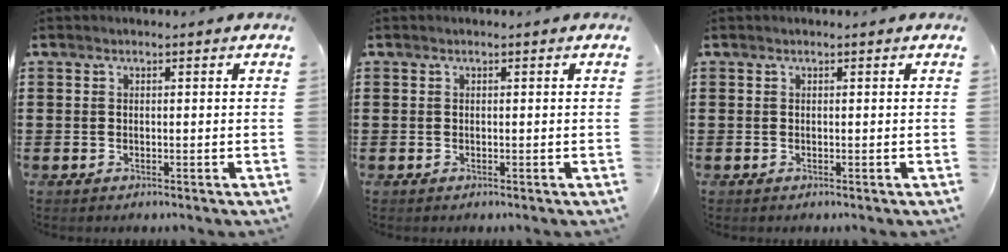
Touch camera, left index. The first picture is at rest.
{"total": 0.0}
{"total": 0.0}